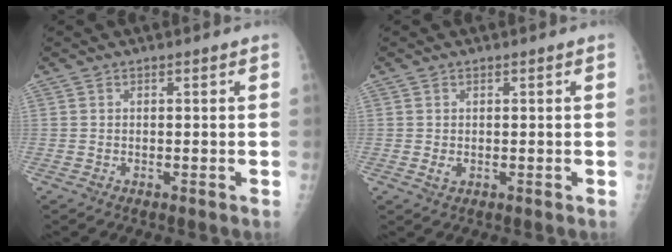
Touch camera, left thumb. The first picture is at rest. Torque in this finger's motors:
{"motor_torque": [-0.07, 0.00, -0.03, -0.05, 0.00]}